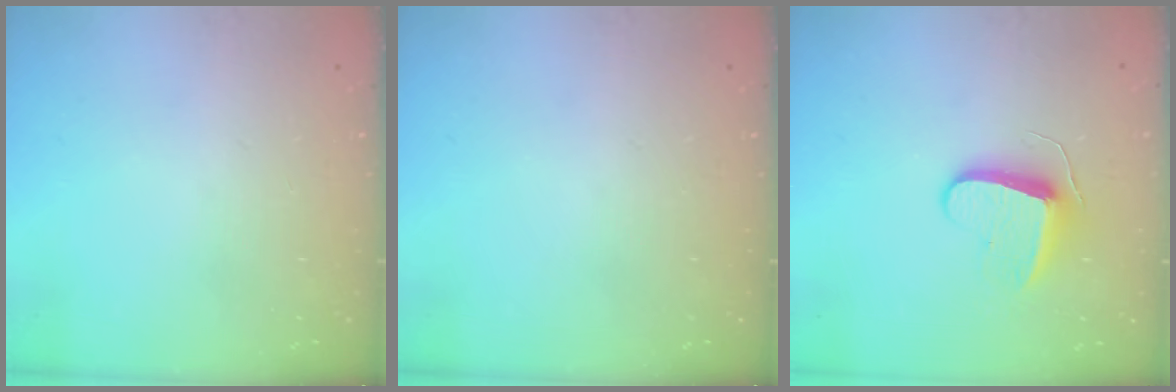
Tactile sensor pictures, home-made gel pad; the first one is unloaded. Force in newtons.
{"total": 0.0}
{"total": 8.8, "press": 8.8, "slide": 0.2}